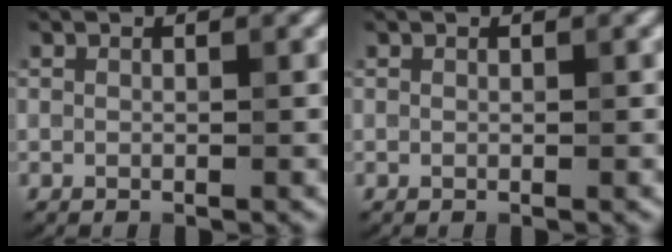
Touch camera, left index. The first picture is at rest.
{"total": 0.0}